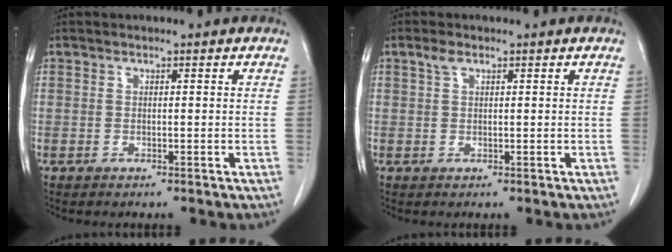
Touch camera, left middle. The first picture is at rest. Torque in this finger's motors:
{"motor_torque": [0.17, -0.10, -0.27, -0.05]}